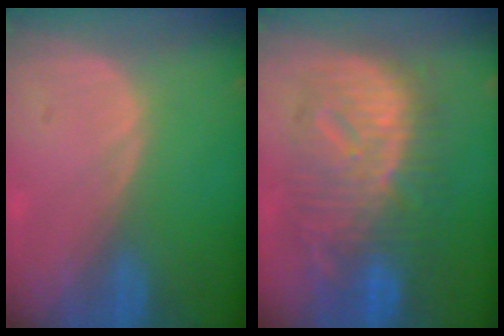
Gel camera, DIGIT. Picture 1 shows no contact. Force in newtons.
{"total": 12.5, "press": 12.4, "slide": 1.2}